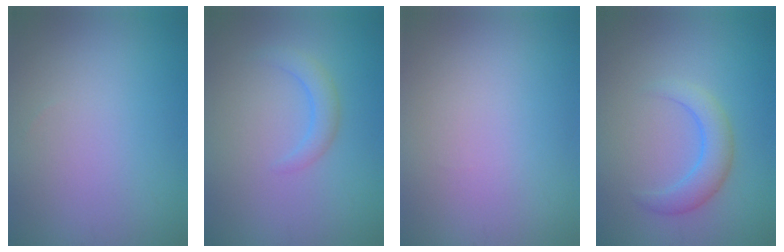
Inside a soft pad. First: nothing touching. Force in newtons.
{"total": 1.9, "press": 1.9, "slide": 0.3}
{"total": 0.0}
{"total": 2.9, "press": 2.9, "slide": 0.2}